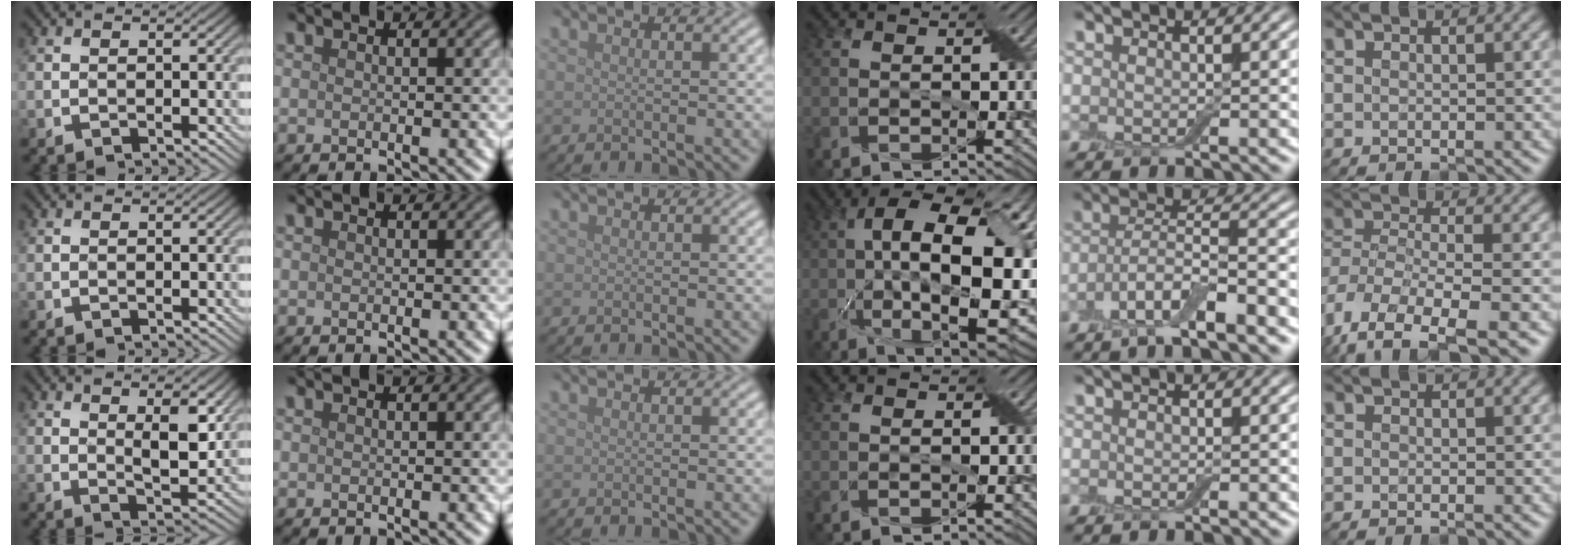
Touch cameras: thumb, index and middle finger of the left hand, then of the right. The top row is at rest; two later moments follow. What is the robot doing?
{"motion": "peel", "object": "adhesive wrap"}